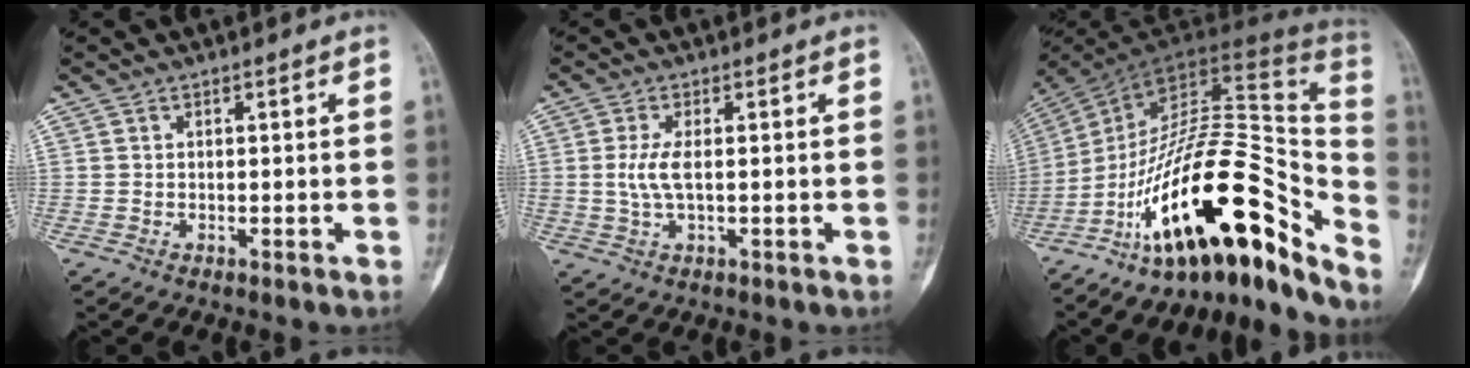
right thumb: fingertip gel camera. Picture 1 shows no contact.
{"total": 4.2, "force": [0.1, 1.5, 3.9], "torque": [-0.100, 0.000, 0.004]}
{"total": 27.7, "force": [-17.2, 8.8, 19.9], "torque": [-0.240, 0.124, -0.276]}